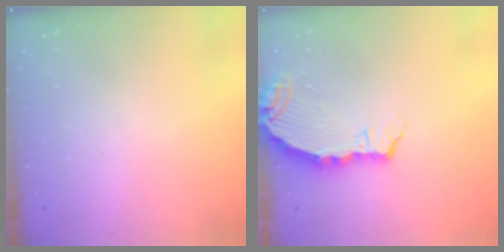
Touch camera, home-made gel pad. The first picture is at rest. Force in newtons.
{"total": 7.2, "press": 6.2, "slide": 3.7}